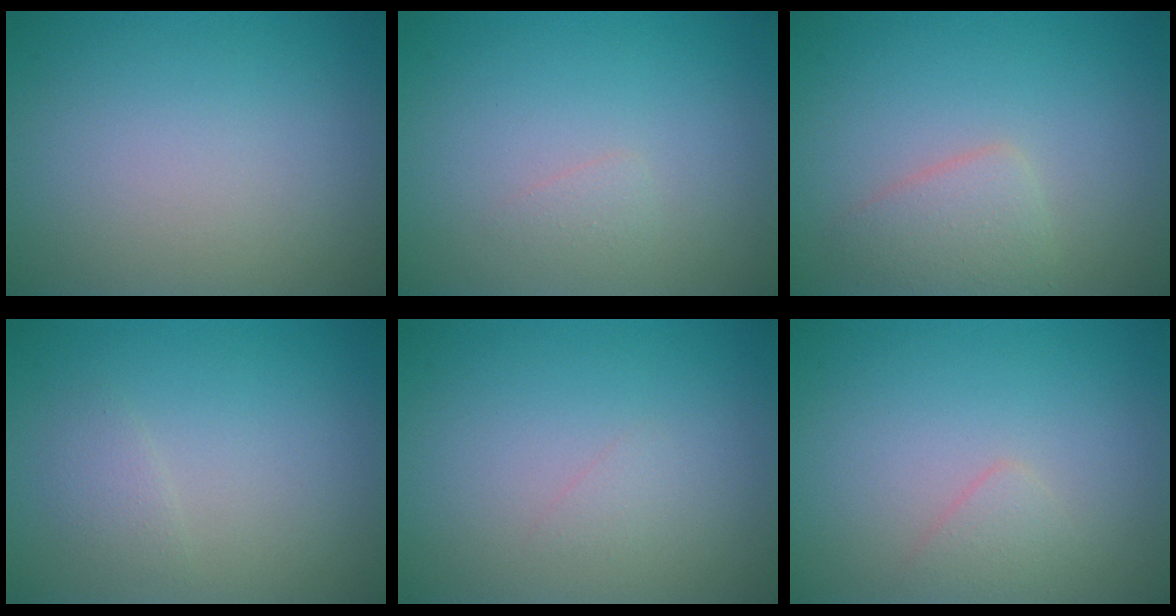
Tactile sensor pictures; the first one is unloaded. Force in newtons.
{"total": 0.7, "press": 0.7, "slide": 0.0}
{"total": 2.4, "press": 2.4, "slide": 0.1}
{"total": 1.2, "press": 1.2, "slide": 0.0}
{"total": 0.6, "press": 0.6, "slide": 0.0}
{"total": 1.2, "press": 1.2, "slide": 0.1}